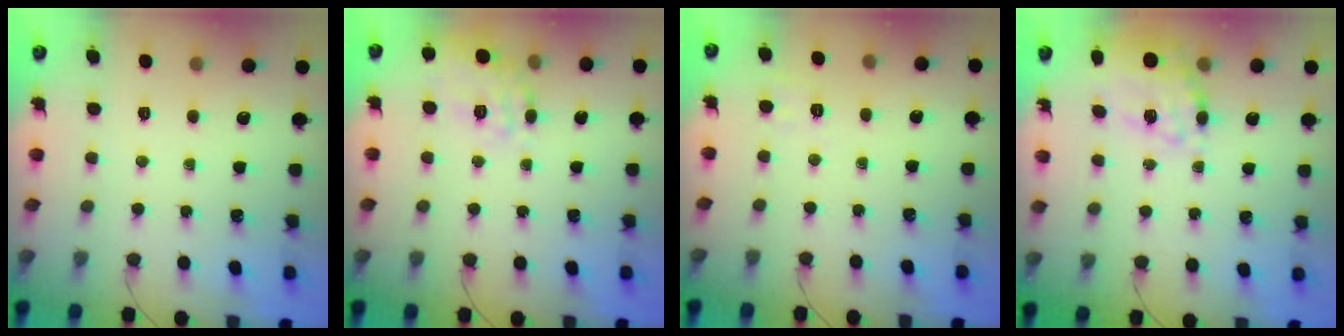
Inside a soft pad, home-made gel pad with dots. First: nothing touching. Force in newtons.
{"total": 15.6, "press": 15.6, "slide": 0.7}
{"total": 2.9, "press": 2.3, "slide": 1.9}
{"total": 16.4, "press": 15.9, "slide": 3.9}